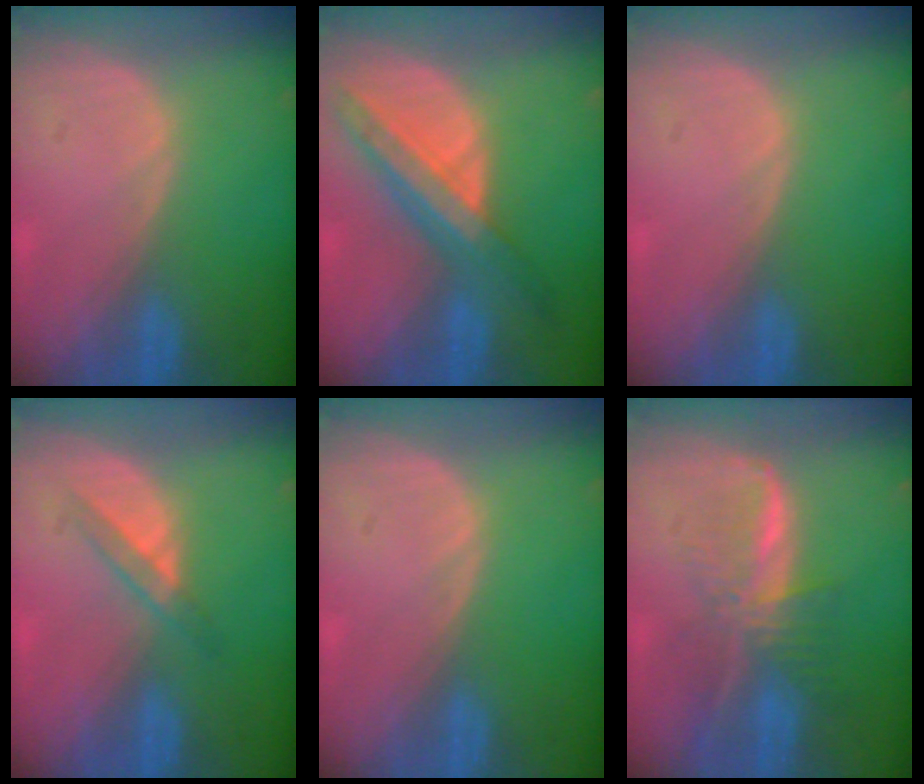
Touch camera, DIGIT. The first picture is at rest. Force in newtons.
{"total": 8.8, "press": 7.7, "slide": 4.3}
{"total": 0.0}
{"total": 2.9, "press": 2.8, "slide": 1.0}
{"total": 0.0}
{"total": 8.1, "press": 6.8, "slide": 4.4}